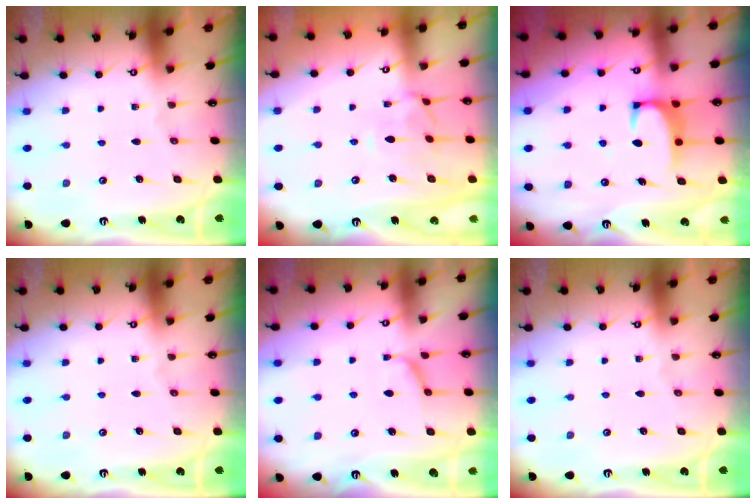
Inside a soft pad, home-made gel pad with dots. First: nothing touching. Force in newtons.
{"total": 0.6, "press": 0.0, "slide": 0.6}
{"total": 2.0, "press": 2.0, "slide": 0.3}
{"total": 0.0}
{"total": 2.3, "press": 2.0, "slide": 1.1}
{"total": 0.0}